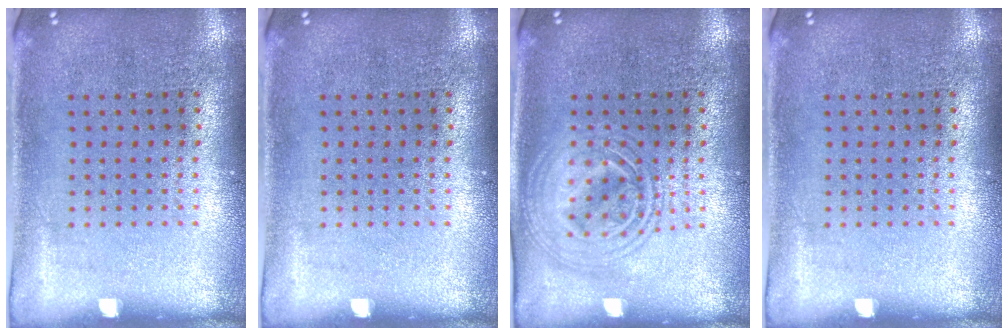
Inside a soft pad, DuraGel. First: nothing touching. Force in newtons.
{"total": 0.0}
{"total": 2.9, "press": 2.9, "slide": 0.3}
{"total": 0.0}